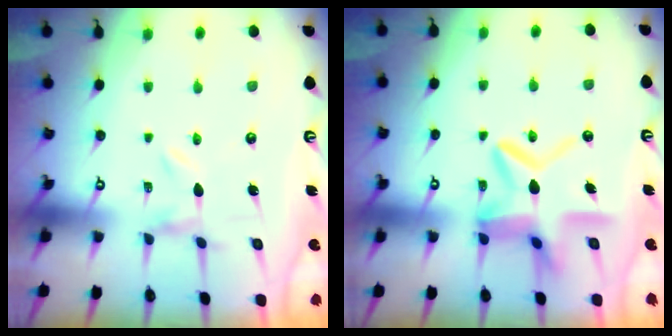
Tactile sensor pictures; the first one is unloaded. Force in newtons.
{"total": 14.3, "press": 14.2, "slide": 1.3}